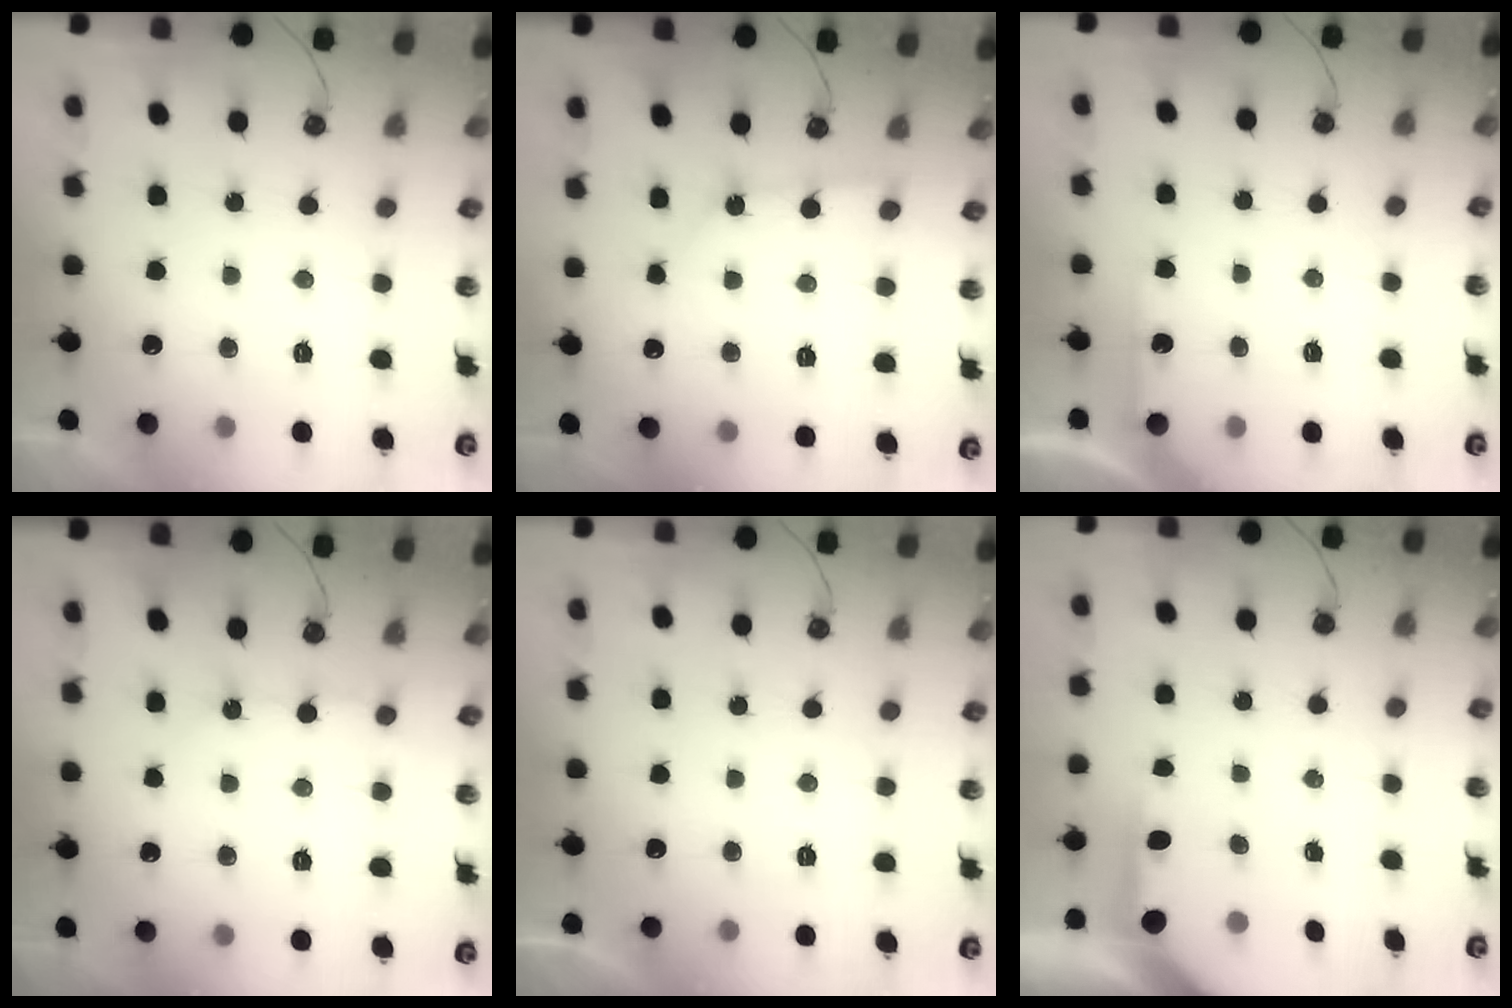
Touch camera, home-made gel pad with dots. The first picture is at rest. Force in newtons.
{"total": 2.7, "press": 2.7, "slide": 0.3}
{"total": 4.1, "press": 4.1, "slide": 0.3}
{"total": 4.9, "press": 4.9, "slide": 0.7}
{"total": 0.0}
{"total": 5.0, "press": 4.9, "slide": 0.6}